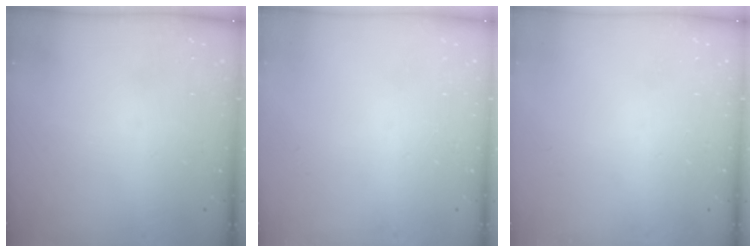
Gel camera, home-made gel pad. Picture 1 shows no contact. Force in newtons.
{"total": 0.0}
{"total": 0.0}